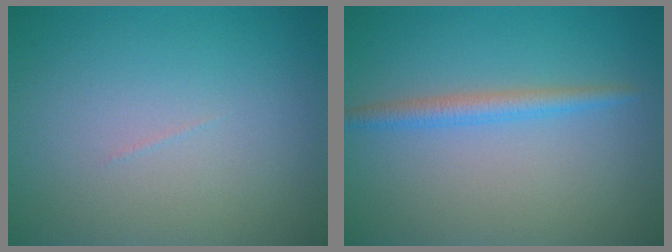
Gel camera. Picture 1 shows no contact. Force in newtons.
{"total": 2.1, "press": 2.1, "slide": 0.0}